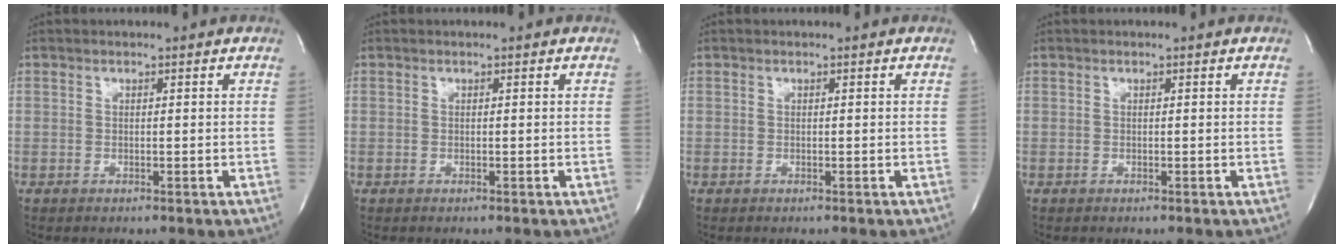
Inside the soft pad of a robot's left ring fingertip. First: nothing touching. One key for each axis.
{"total": 0.0}
{"total": 0.0}
{"total": 0.0}